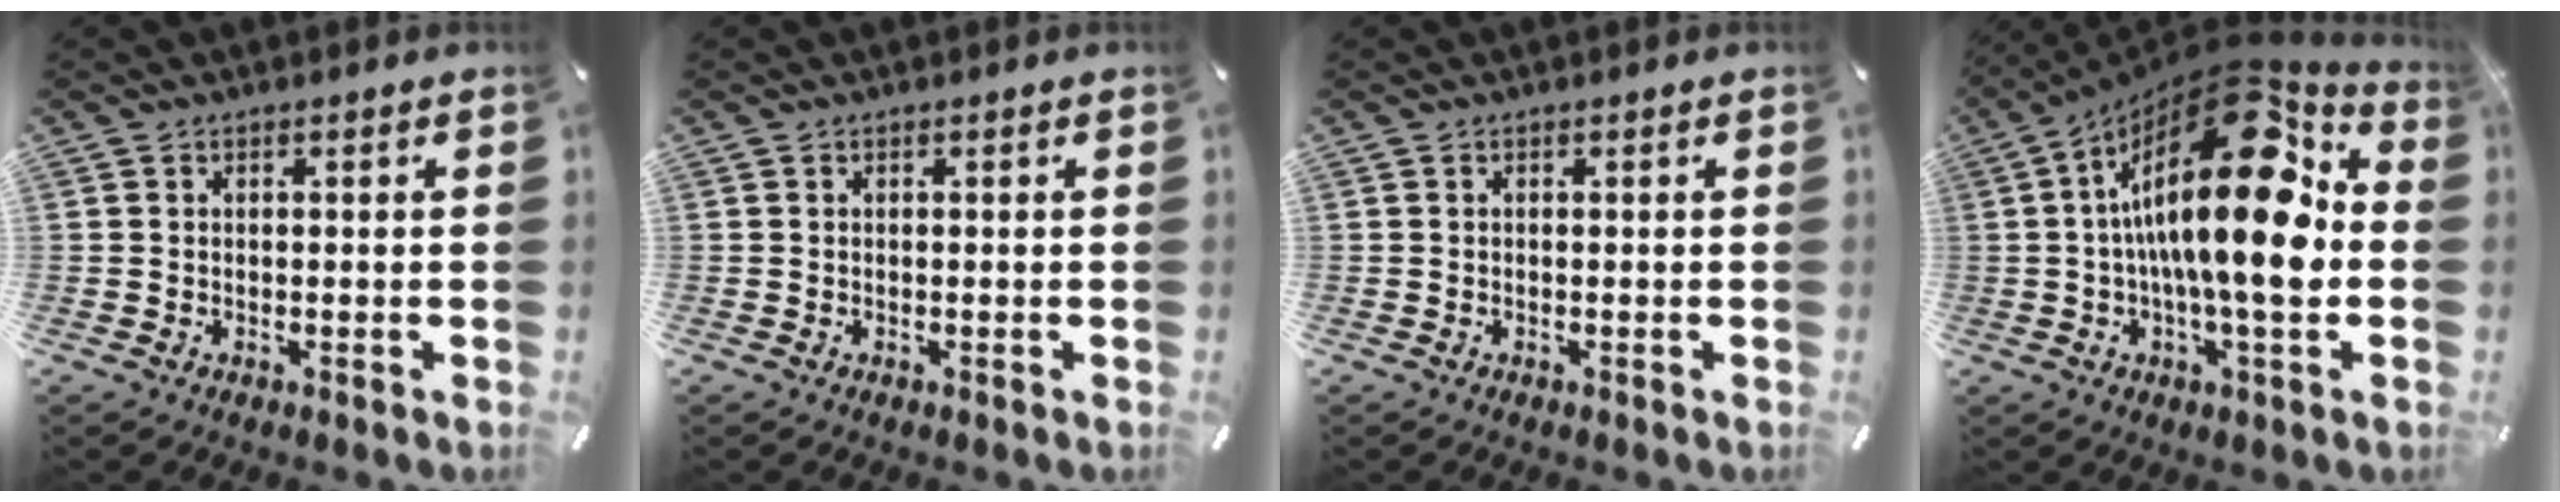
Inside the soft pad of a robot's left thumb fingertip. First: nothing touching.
{"total": 0.0}
{"total": 0.0}
{"total": 26.1, "force": [2.9, 9.7, 24.1], "torque": [-0.411, -0.031, 0.038]}